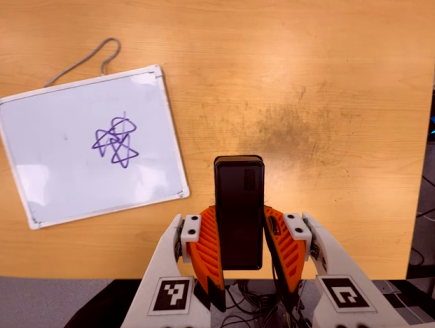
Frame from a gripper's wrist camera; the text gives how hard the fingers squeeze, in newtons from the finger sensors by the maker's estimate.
{"total": 3.9, "left": 2.7, "right": 5.1}